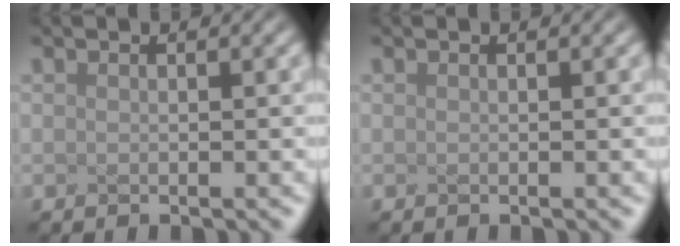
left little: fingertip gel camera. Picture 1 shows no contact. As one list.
[{"total": 0.0}]